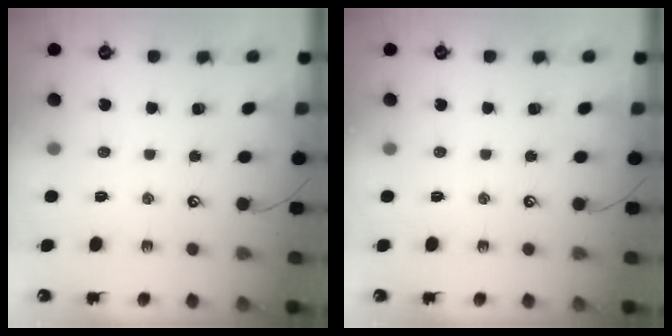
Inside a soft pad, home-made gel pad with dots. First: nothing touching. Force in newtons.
{"total": 0.0}